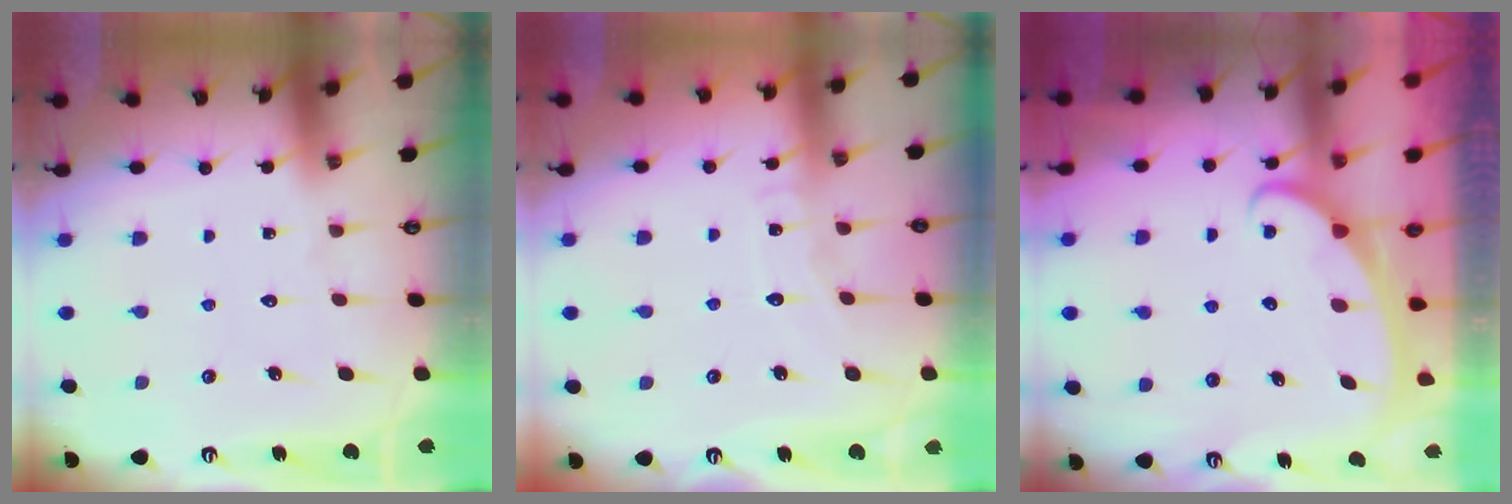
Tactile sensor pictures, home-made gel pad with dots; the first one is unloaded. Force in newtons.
{"total": 6.0, "press": 6.0, "slide": 0.5}
{"total": 2.4, "press": 2.4, "slide": 0.4}